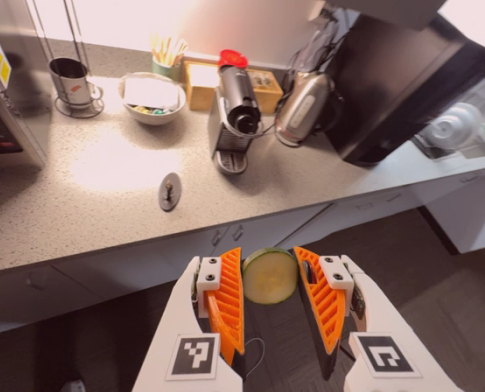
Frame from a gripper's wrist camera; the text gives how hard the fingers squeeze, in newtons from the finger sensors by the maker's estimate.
{"total": 10.9, "left": 11.9, "right": 9.9}